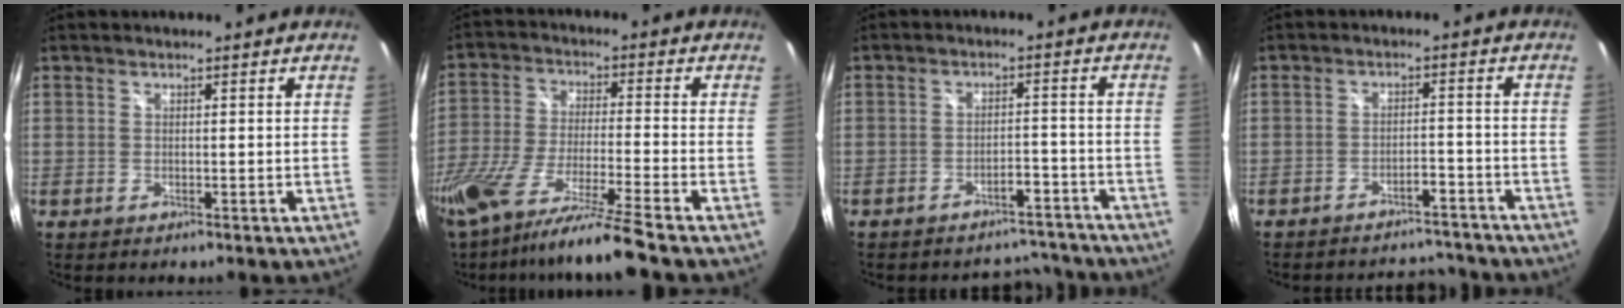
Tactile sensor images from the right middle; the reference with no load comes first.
{"total": 16.9, "force": [-13.7, -1.6, 9.8], "torque": [-0.184, -0.057, -0.241]}
{"total": 9.7, "force": [-8.7, 3.6, 2.0], "torque": [-0.033, 0.027, -0.100]}
{"total": 11.0, "force": [-10.0, 3.2, 3.2], "torque": [-0.069, 0.019, -0.125]}